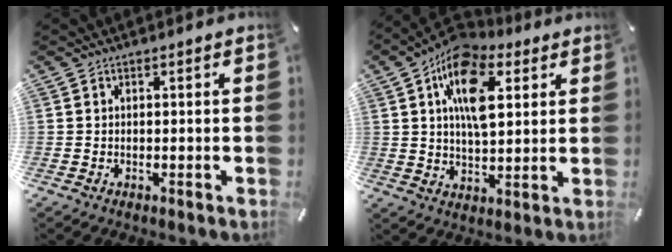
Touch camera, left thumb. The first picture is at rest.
{"total": 15.6, "force": [6.3, 8.7, 11.3], "torque": [-0.209, -0.010, 0.109]}